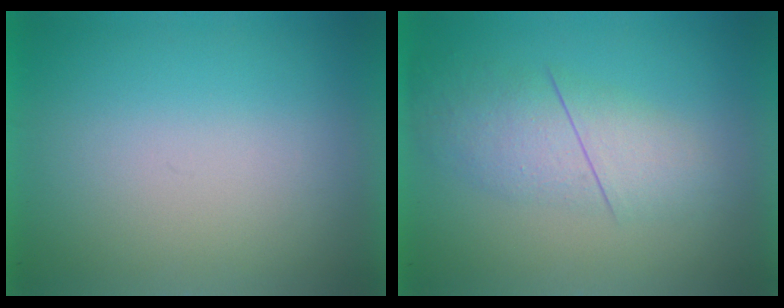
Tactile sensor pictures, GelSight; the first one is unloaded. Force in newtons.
{"total": 2.8}